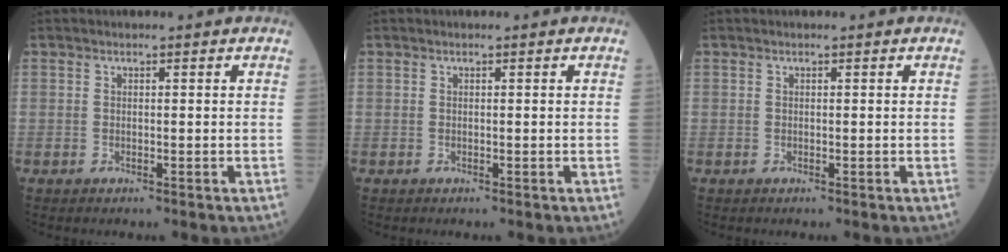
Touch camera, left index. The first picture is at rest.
{"total": 0.0}
{"total": 0.0}